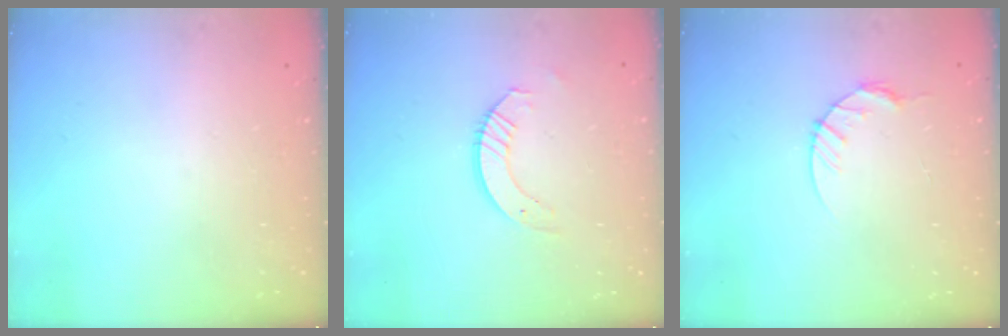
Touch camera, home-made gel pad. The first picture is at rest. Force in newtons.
{"total": 5.4, "press": 5.4, "slide": 0.5}
{"total": 5.1, "press": 5.0, "slide": 0.6}